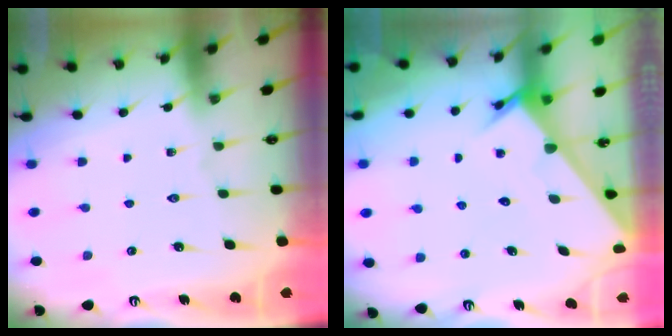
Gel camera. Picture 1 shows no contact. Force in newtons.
{"total": 3.4, "press": 3.4, "slide": 0.1}